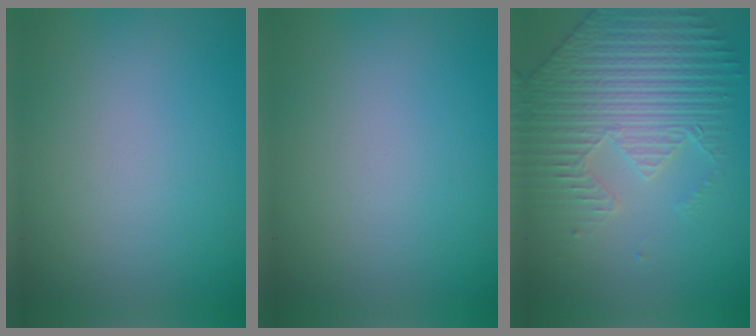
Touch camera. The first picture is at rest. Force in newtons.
{"total": 0.0}
{"total": 5.1, "press": 4.8, "slide": 1.6}